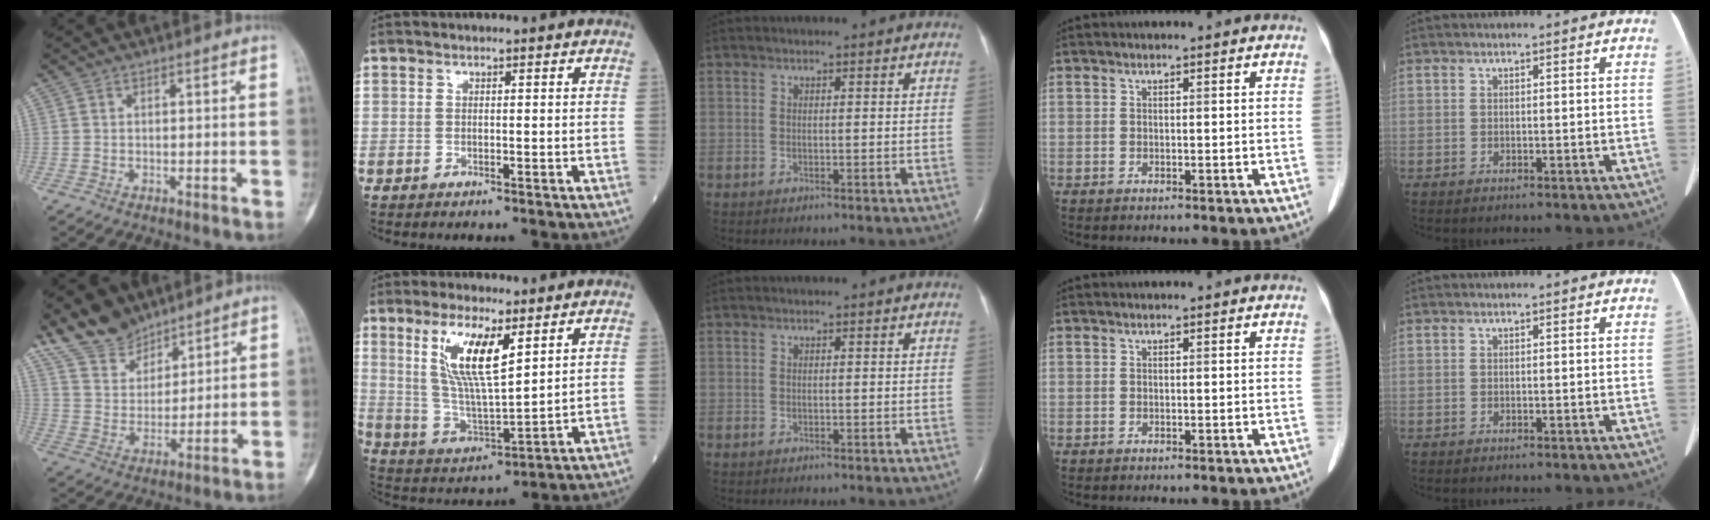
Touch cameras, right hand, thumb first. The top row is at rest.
{"thumb": {"total": 10.7, "force": [9.0, 5.3, 2.3], "torque": [-0.017, -0.051, 0.181]}, "index": {"total": 11.6, "force": [5.1, 2.5, 10.1], "torque": [-0.208, -0.004, 0.104]}}